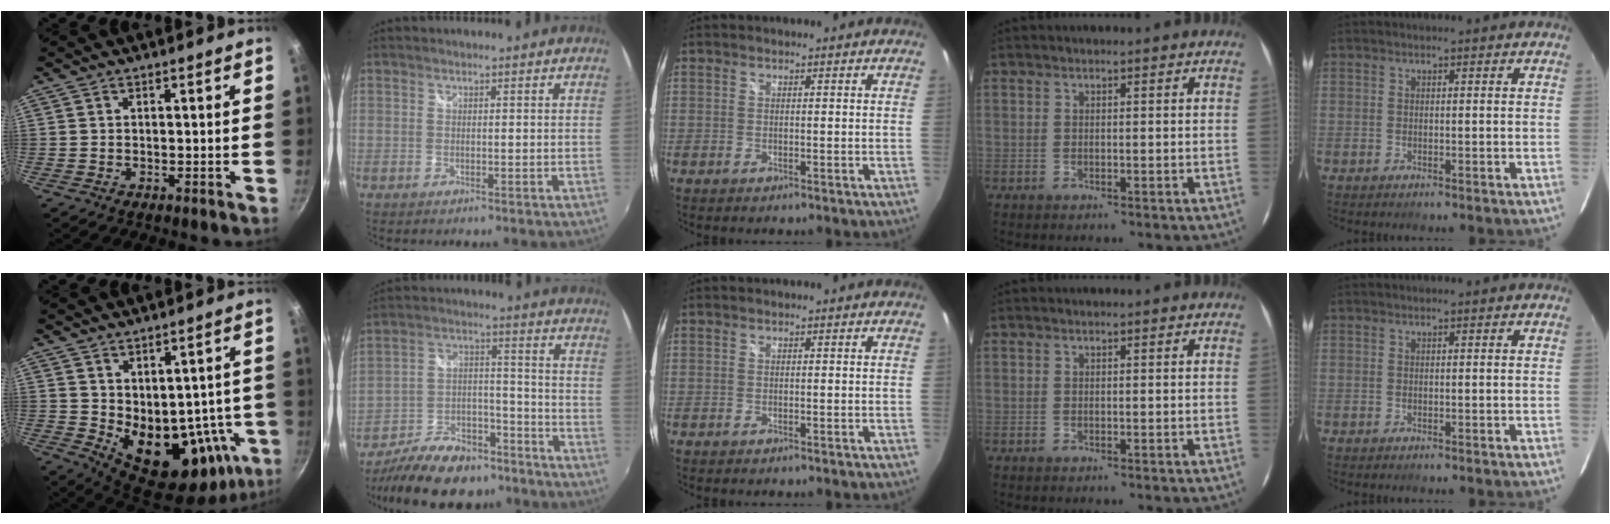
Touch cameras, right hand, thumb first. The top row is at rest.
{"thumb": {"total": 17.8, "force": [-1.0, 11.6, 13.5], "torque": [-0.135, -0.020, 0.018]}, "index": {"total": 19.6, "force": [-14.9, 9.1, 8.9], "torque": [-0.179, 0.019, -0.219]}}